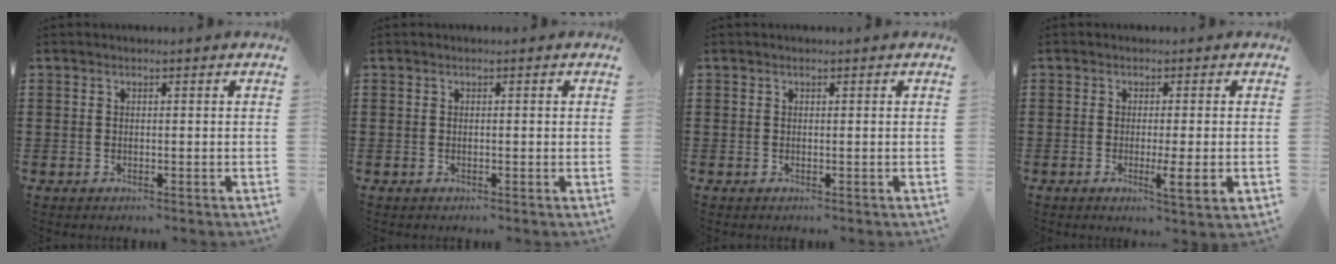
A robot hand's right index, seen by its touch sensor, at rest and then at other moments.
{"total": 0.0}
{"total": 0.0}
{"total": 4.2, "force": [-1.0, 0.0, 4.1], "torque": [-0.068, -0.012, -0.017]}